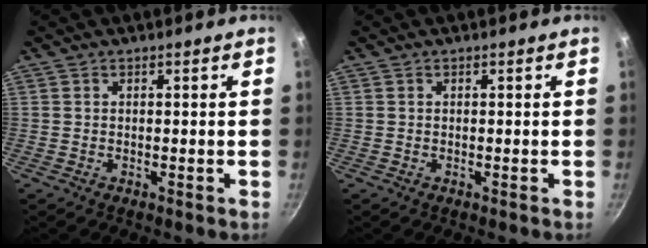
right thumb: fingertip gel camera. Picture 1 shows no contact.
{"total": 0.0}